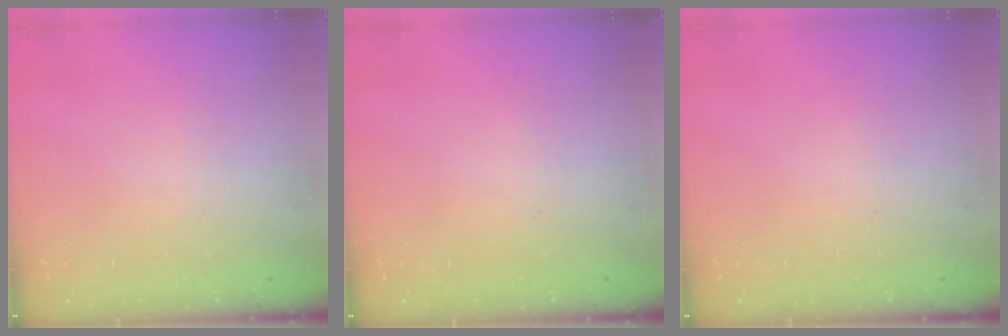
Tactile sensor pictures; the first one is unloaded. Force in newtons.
{"total": 0.0}
{"total": 0.0}